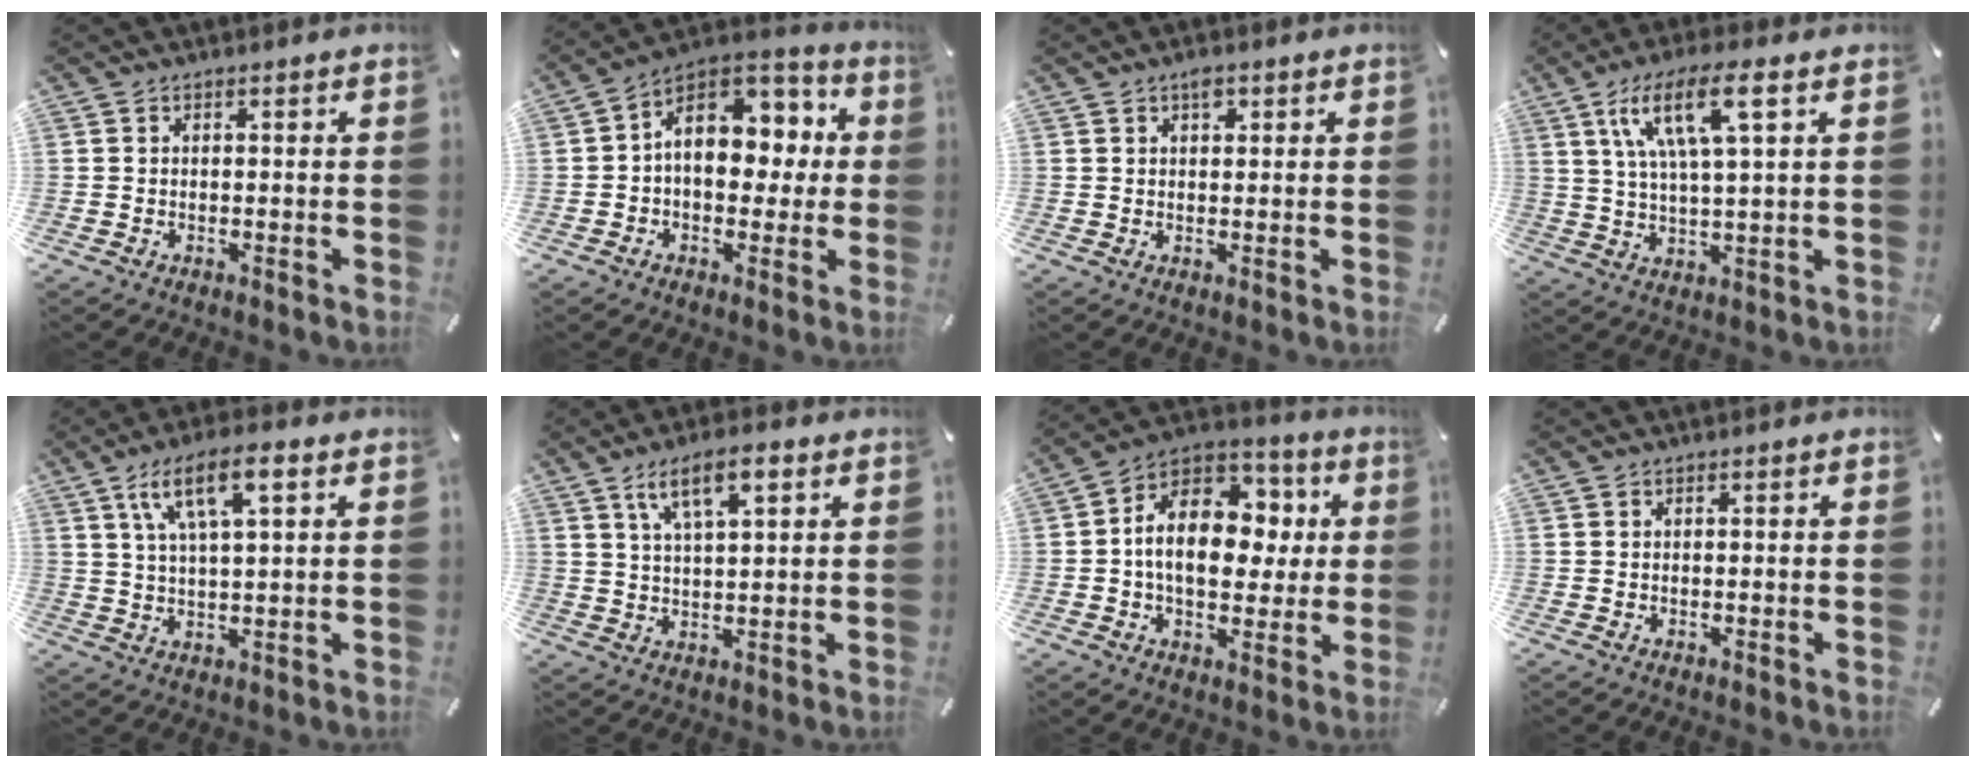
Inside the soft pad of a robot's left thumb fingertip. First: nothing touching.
{"total": 12.6, "force": [1.5, 9.6, 8.0], "torque": [-0.111, -0.007, 0.027]}
{"total": 2.1, "force": [1.0, 1.2, 1.3], "torque": [-0.013, -0.003, 0.014]}
{"total": 12.4, "force": [5.4, 2.9, 10.8], "torque": [-0.214, 0.005, 0.090]}
{"total": 9.7, "force": [4.5, 2.8, 8.1], "torque": [-0.156, 0.005, 0.078]}
{"total": 8.3, "force": [4.3, 2.9, 6.5], "torque": [-0.118, 0.000, 0.074]}
{"total": 15.0, "force": [0.7, 11.3, 9.9], "torque": [-0.169, -0.002, 0.014]}
{"total": 0.0}